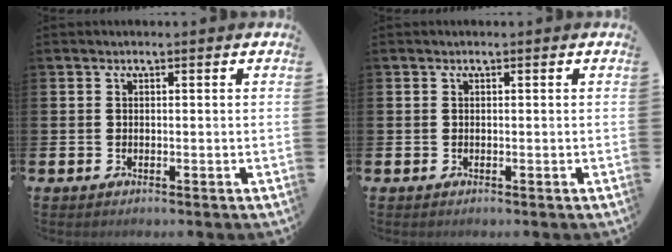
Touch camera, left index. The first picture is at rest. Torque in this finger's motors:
{"motor_torque": [0.00, 0.00, 0.00, 0.00]}